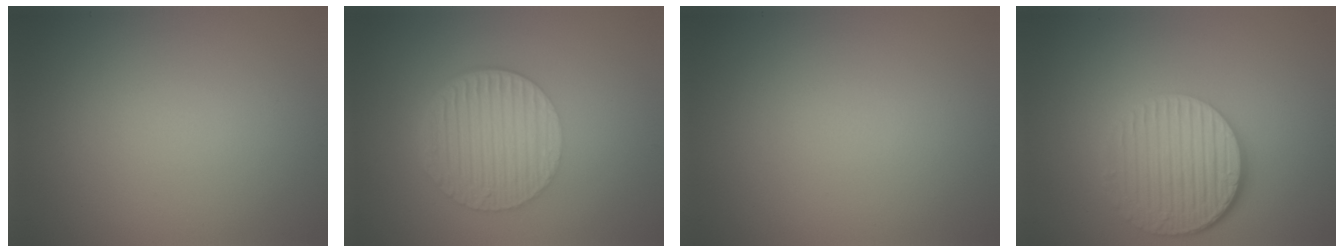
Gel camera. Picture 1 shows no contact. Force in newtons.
{"total": 6.6, "press": 4.4, "slide": 4.9}
{"total": 0.0}
{"total": 5.9, "press": 4.3, "slide": 4.1}